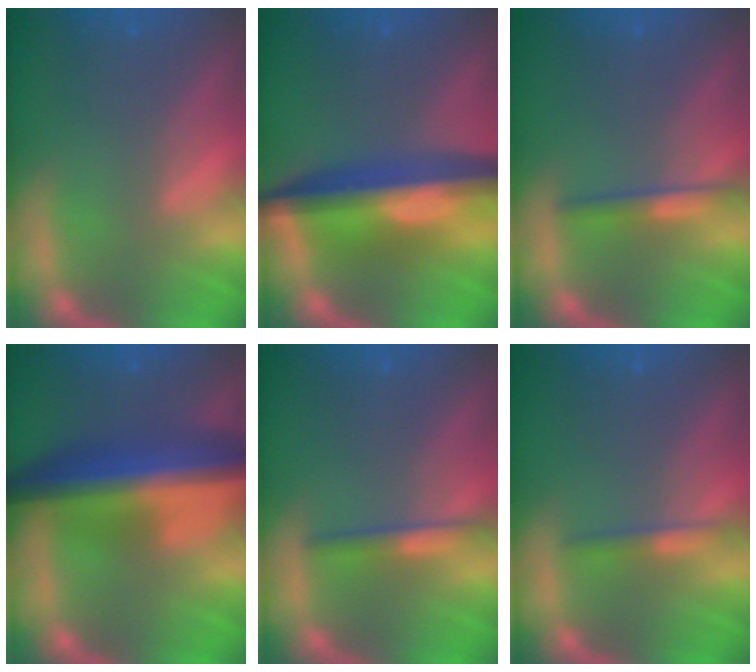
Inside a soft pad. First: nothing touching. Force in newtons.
{"total": 9.0}
{"total": 2.0}
{"total": 9.5}
{"total": 2.0}
{"total": 1.4}